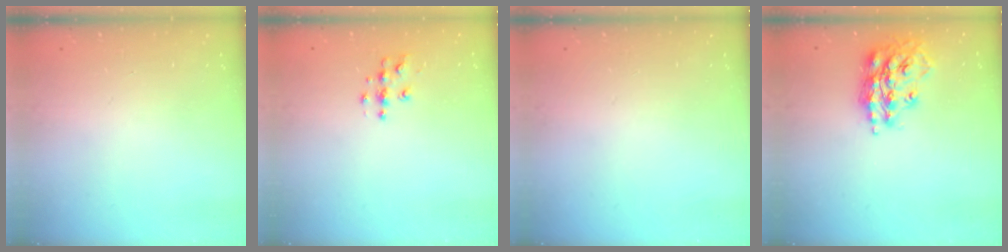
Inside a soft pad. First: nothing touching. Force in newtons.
{"total": 5.0, "press": 5.0, "slide": 0.2}
{"total": 0.0}
{"total": 16.1, "press": 16.0, "slide": 1.6}